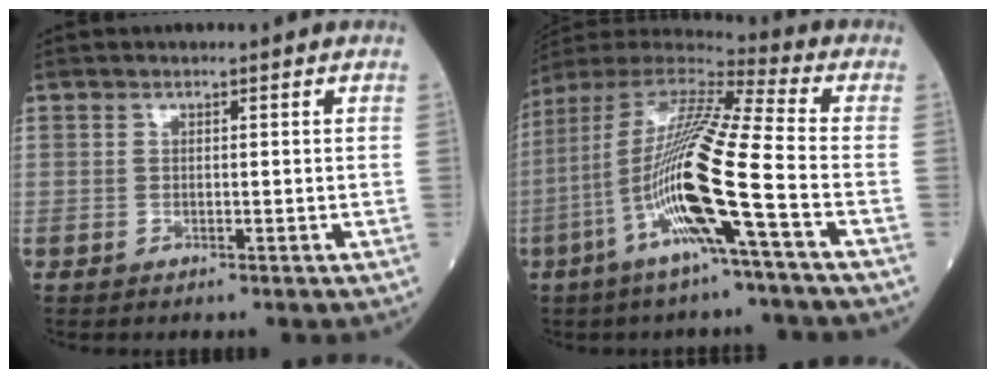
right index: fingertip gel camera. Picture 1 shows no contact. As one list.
[{"total": 18.1, "force": [-5.6, -0.3, 17.2], "torque": [-0.348, -0.005, -0.118]}]